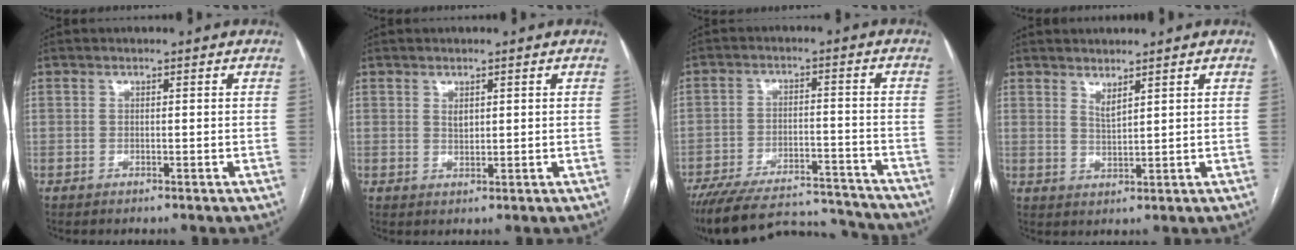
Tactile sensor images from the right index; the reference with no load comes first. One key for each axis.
{"total": 1.4, "fx": 0.7, "fy": 0.8, "fz": 1.0, "tx": -0.017, "ty": -0.001, "tz": 0.016}
{"total": 20.4, "fx": -18.8, "fy": 4.4, "fz": 6.4, "tx": -0.122, "ty": 0.002, "tz": -0.271}
{"total": 2.1, "fx": 1.7, "fy": 0.1, "fz": 1.2, "tx": -0.027, "ty": -0.014, "tz": 0.037}